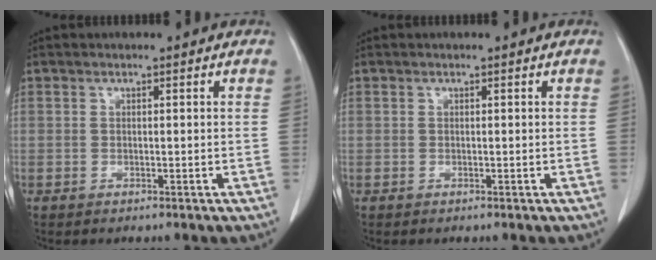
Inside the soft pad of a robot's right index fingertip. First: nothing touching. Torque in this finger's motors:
{"motor_torque": [0.00, 0.00, 0.00, 0.00]}